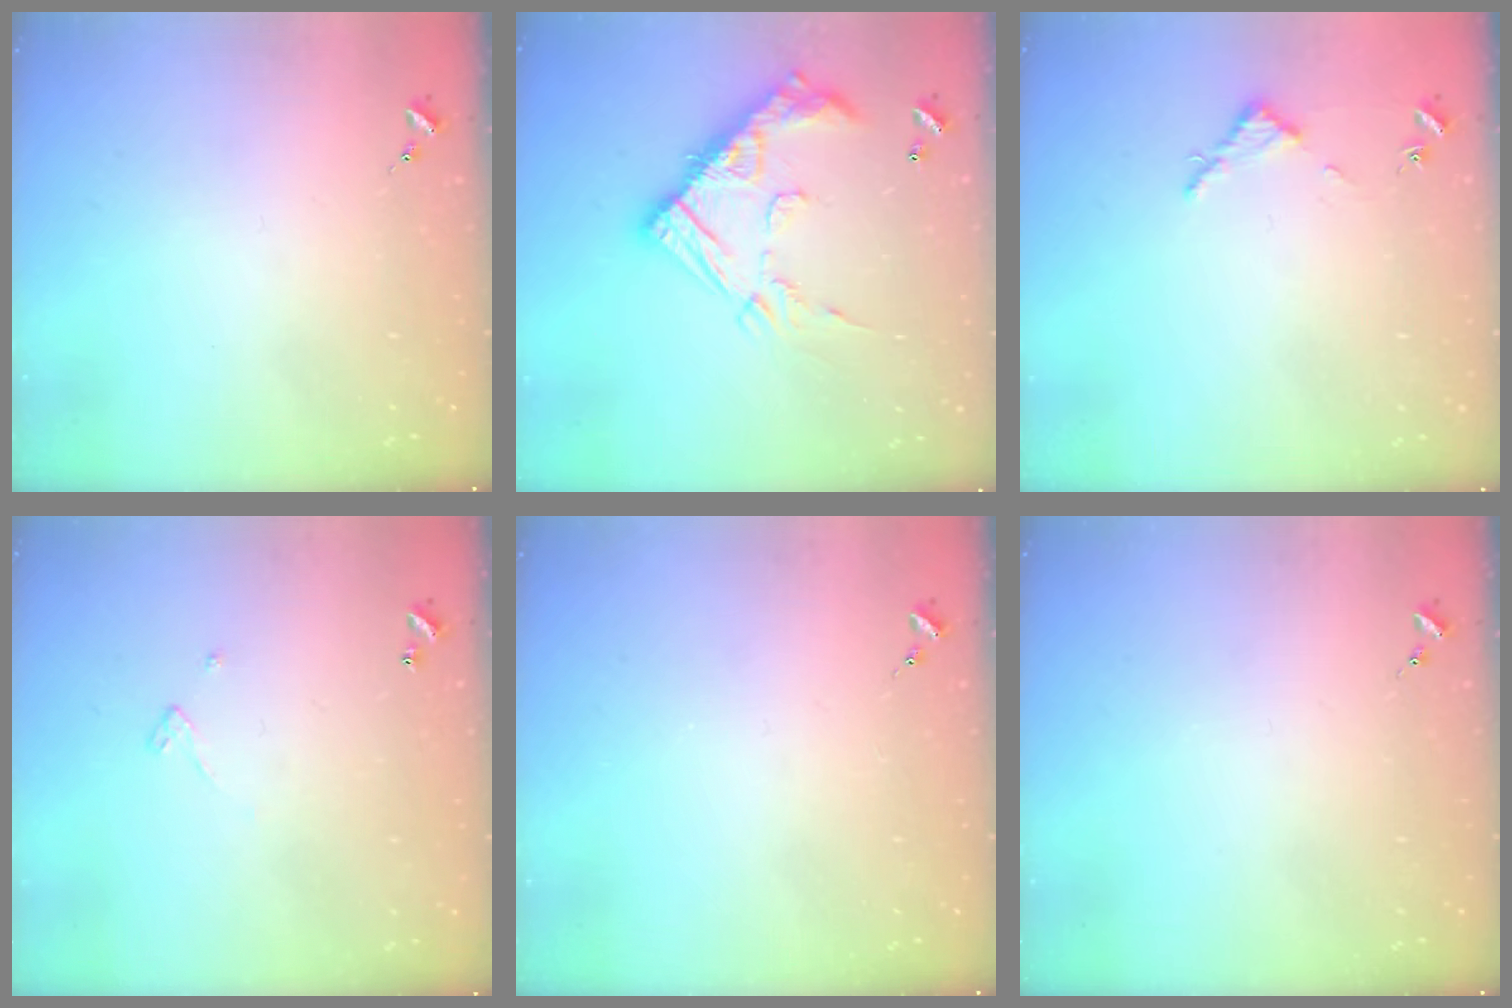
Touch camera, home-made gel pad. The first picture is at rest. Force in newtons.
{"total": 20.8, "press": 20.8, "slide": 0.6}
{"total": 2.8, "press": 2.8, "slide": 0.3}
{"total": 3.4, "press": 3.4, "slide": 0.1}
{"total": 0.0}
{"total": 0.0}